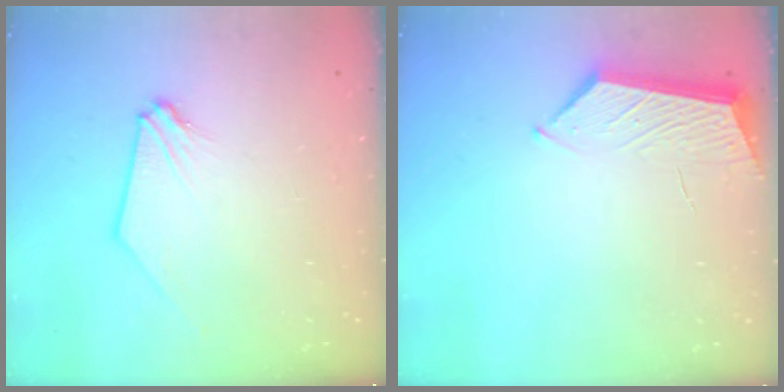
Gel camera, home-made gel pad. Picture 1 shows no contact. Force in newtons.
{"total": 5.3, "press": 5.3, "slide": 0.6}